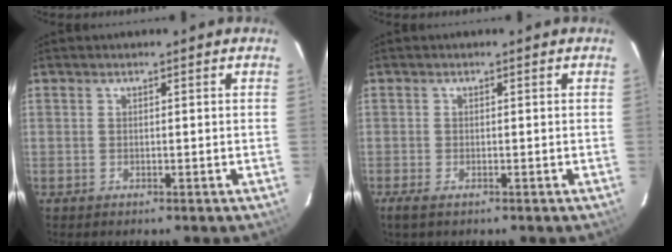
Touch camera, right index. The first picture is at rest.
{"total": 2.2, "force": [-1.5, 0.7, 1.5], "torque": [-0.031, -0.009, -0.027]}